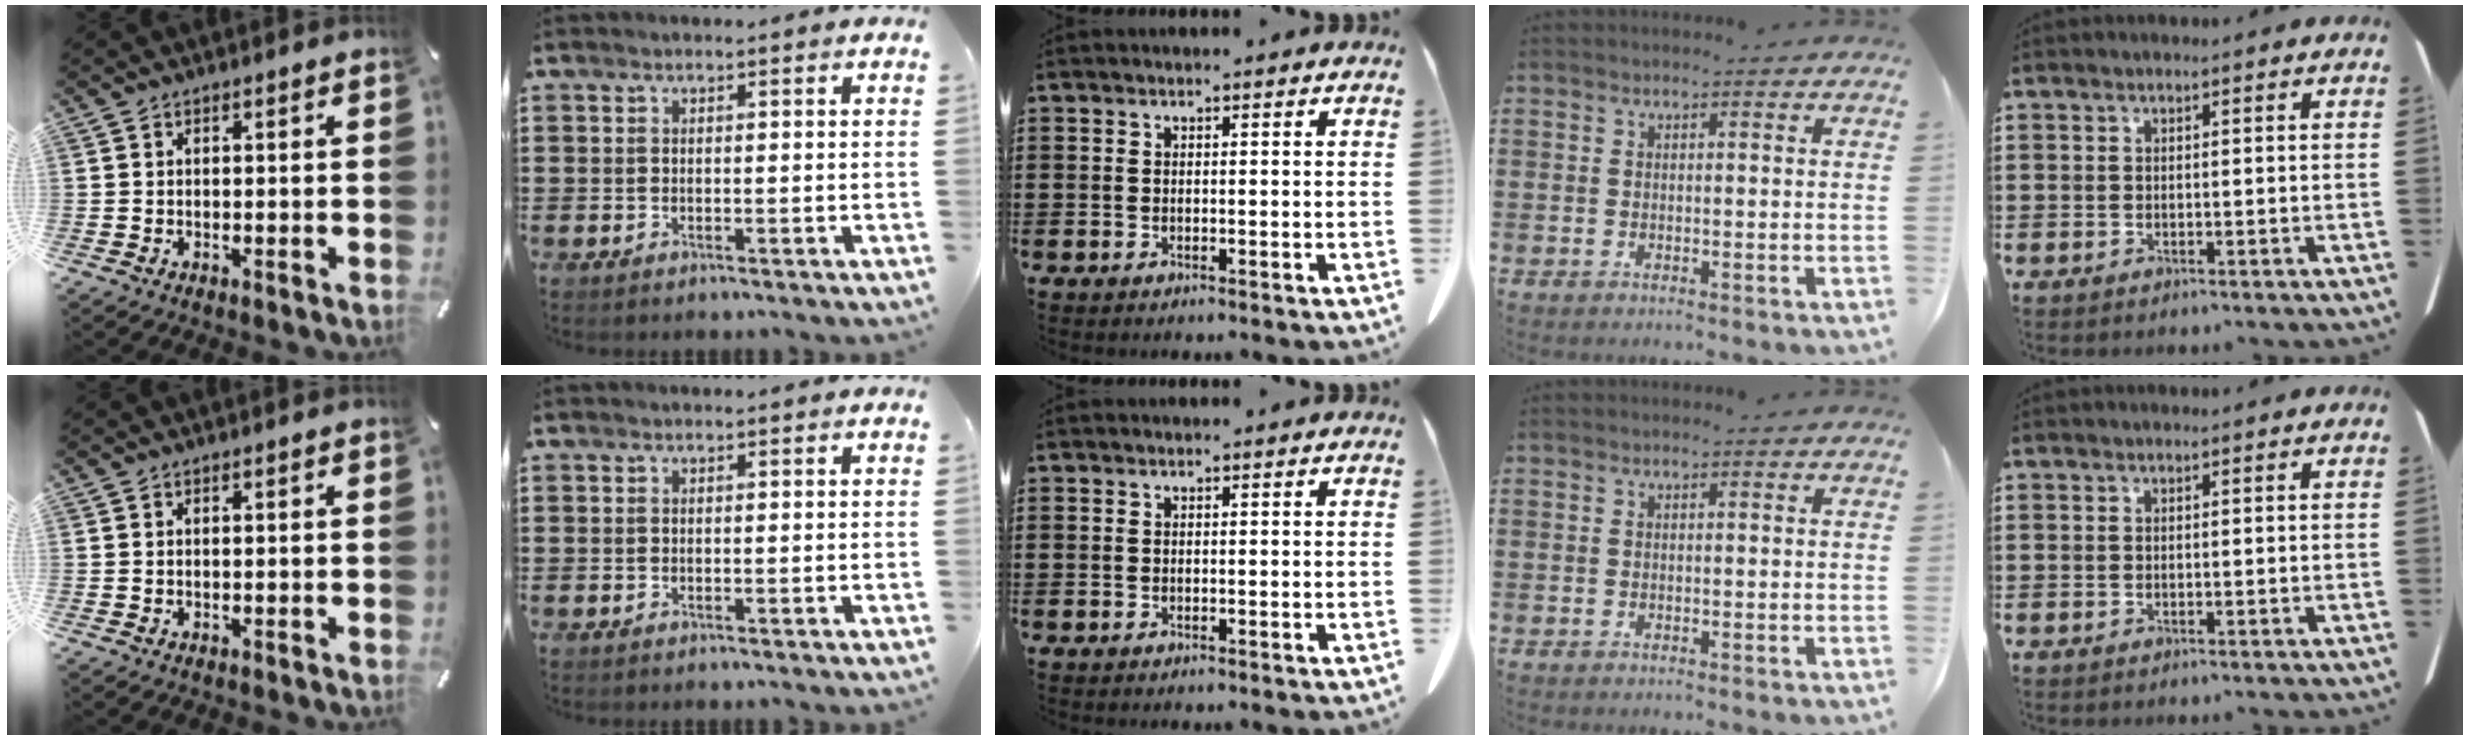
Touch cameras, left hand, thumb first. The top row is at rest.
{}